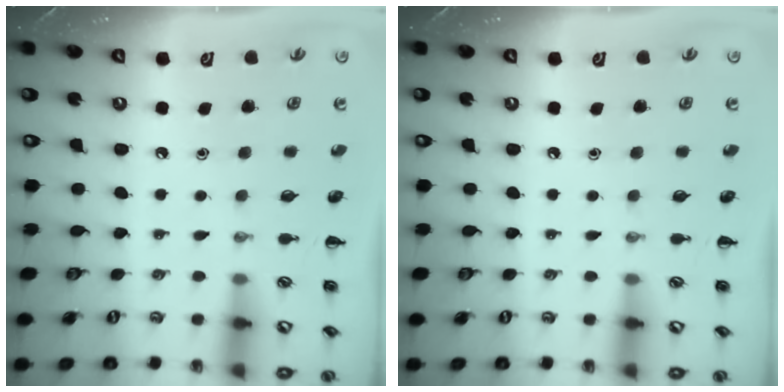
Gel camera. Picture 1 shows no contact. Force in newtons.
{"total": 0.0}